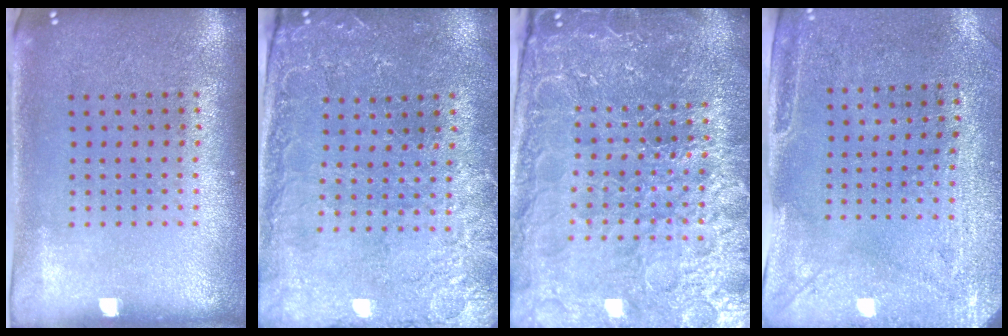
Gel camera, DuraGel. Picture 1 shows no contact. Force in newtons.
{"total": 0.6, "press": 0.4, "slide": 0.4}
{"total": 5.7, "press": 5.1, "slide": 2.4}
{"total": 3.0, "press": 2.4, "slide": 1.8}